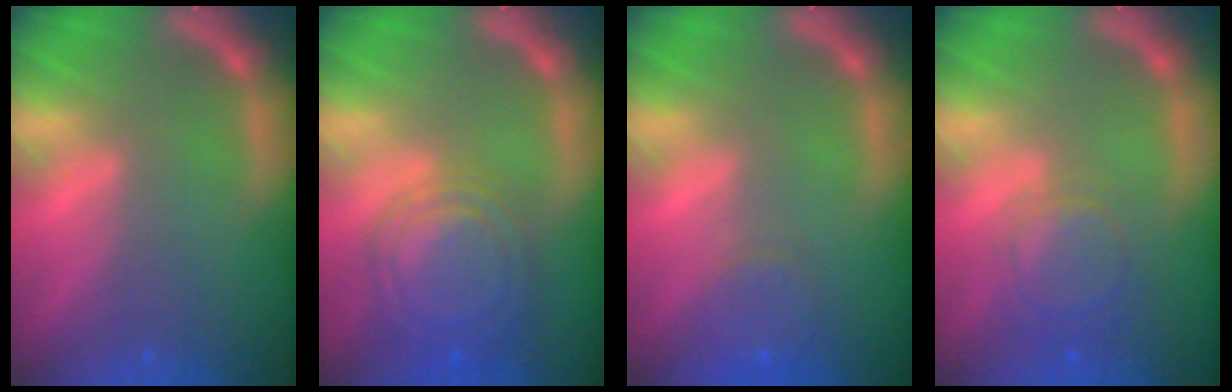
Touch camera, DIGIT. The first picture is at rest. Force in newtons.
{"total": 9.1}
{"total": 3.0}
{"total": 4.5}